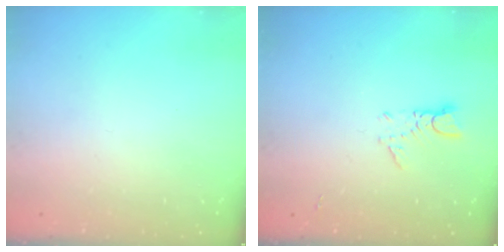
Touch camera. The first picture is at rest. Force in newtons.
{"total": 2.8, "press": 2.8, "slide": 0.2}